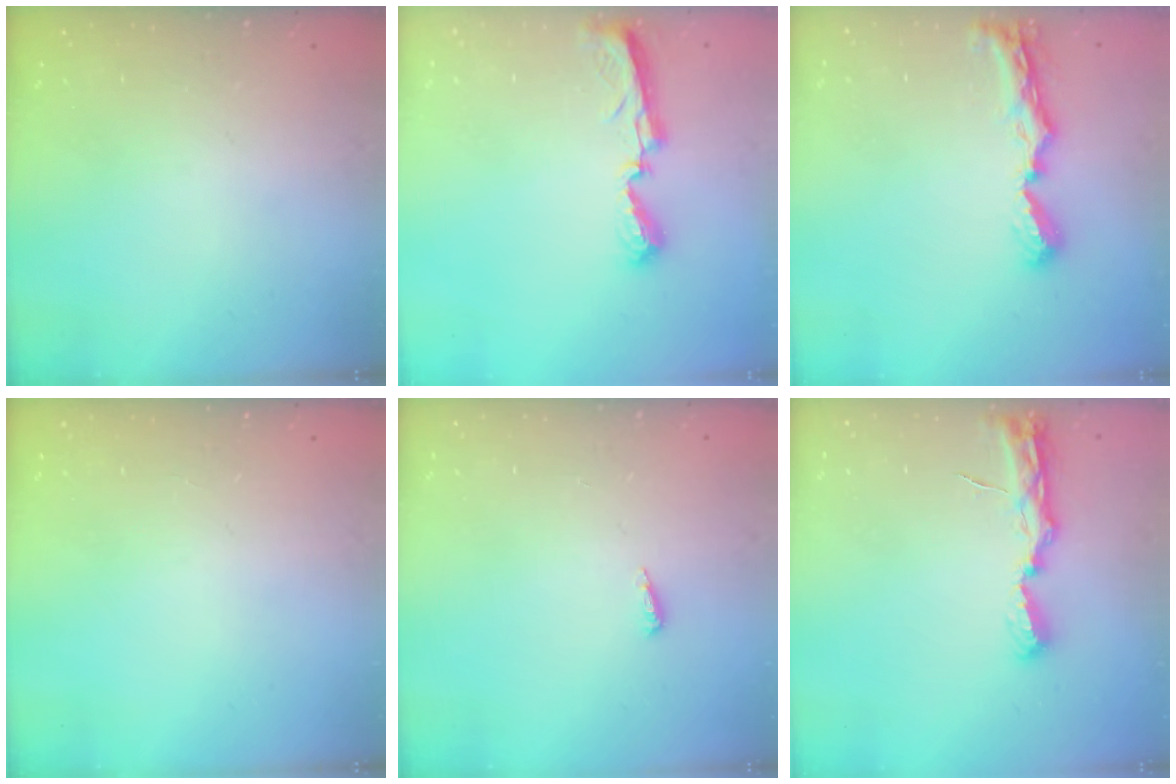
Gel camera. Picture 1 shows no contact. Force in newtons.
{"total": 8.9, "press": 8.9, "slide": 0.2}
{"total": 8.7, "press": 8.7, "slide": 0.7}
{"total": 0.0}
{"total": 4.1, "press": 4.0, "slide": 0.8}
{"total": 7.6, "press": 7.6, "slide": 0.9}